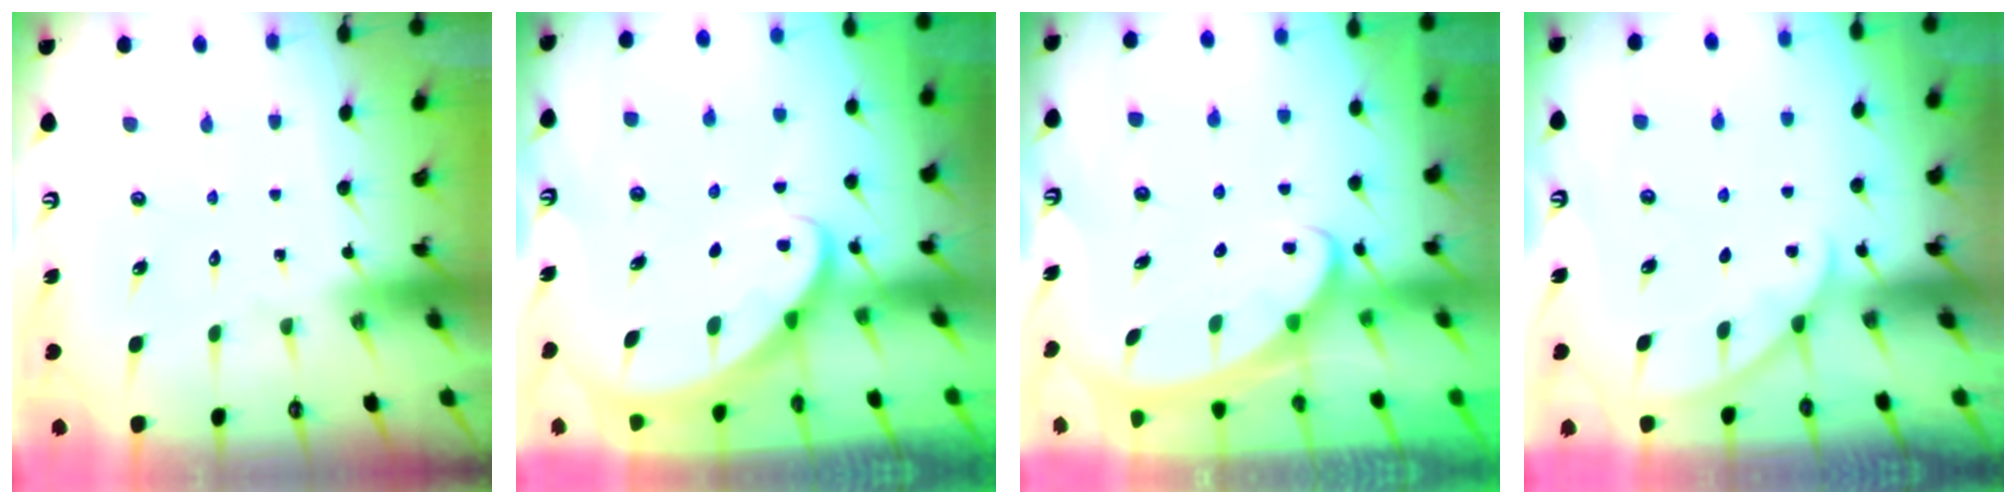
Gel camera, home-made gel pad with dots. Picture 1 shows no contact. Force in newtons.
{"total": 2.4, "press": 2.4, "slide": 0.2}
{"total": 2.3, "press": 2.3, "slide": 0.3}
{"total": 2.3, "press": 2.2, "slide": 0.3}